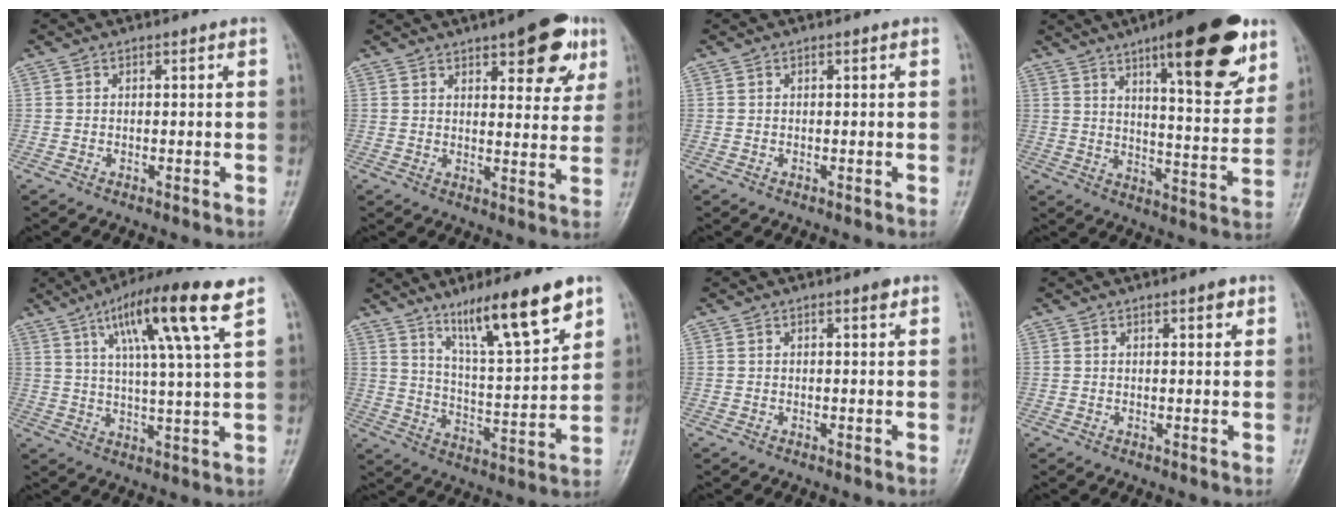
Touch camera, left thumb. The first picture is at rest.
{"total": 12.2, "force": [6.6, 4.7, 9.2], "torque": [-0.081, -0.021, 0.081]}
{"total": 0.0}
{"total": 20.9, "force": [12.0, 5.9, 16.1], "torque": [-0.195, -0.053, 0.175]}
{"total": 15.3, "force": [7.5, 1.2, 13.3], "torque": [-0.225, -0.015, 0.122]}
{"total": 15.6, "force": [9.8, 2.5, 11.9], "torque": [-0.181, -0.051, 0.170]}
{"total": 1.3, "force": [0.8, 0.4, 0.9], "torque": [-0.011, -0.002, 0.010]}
{"total": 2.2, "force": [1.3, 0.8, 1.6], "torque": [-0.016, -0.005, 0.016]}